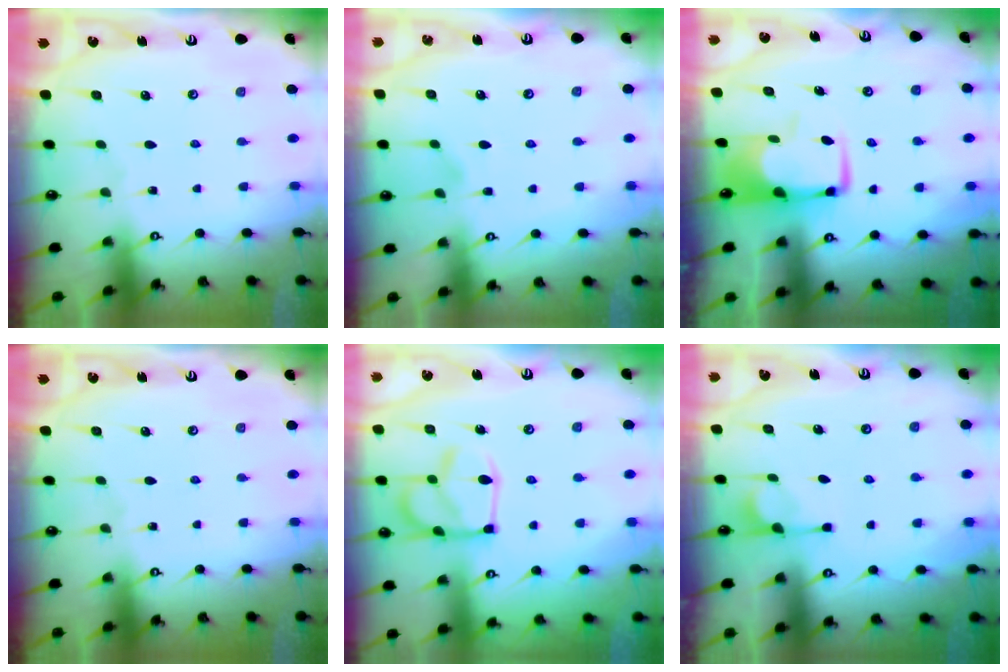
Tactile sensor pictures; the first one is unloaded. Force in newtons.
{"total": 1.0, "press": 0.0, "slide": 1.0}
{"total": 7.2, "press": 7.1, "slide": 1.2}
{"total": 0.0}
{"total": 6.2, "press": 6.2, "slide": 0.6}
{"total": 0.9, "press": 0.1, "slide": 0.9}